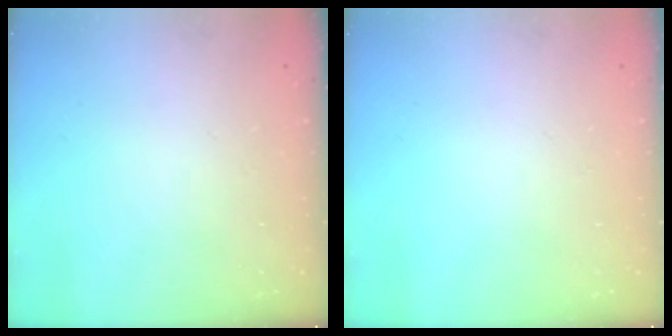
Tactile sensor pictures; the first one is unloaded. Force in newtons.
{"total": 0.0}